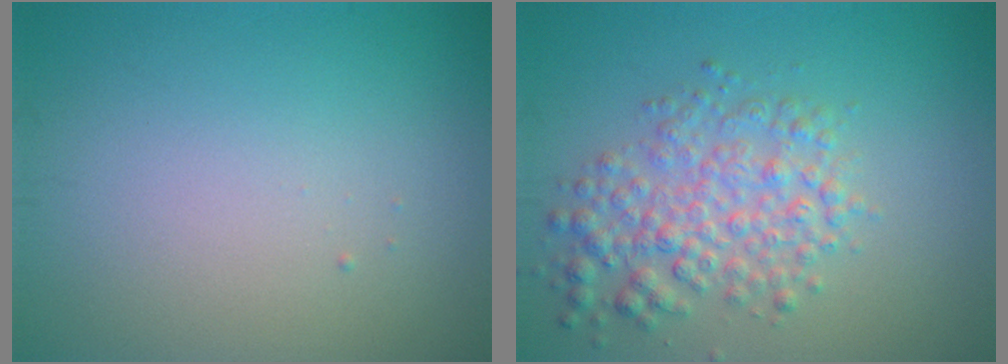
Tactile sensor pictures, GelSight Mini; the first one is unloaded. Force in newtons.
{"total": 4.3, "press": 4.3, "slide": 0.1}